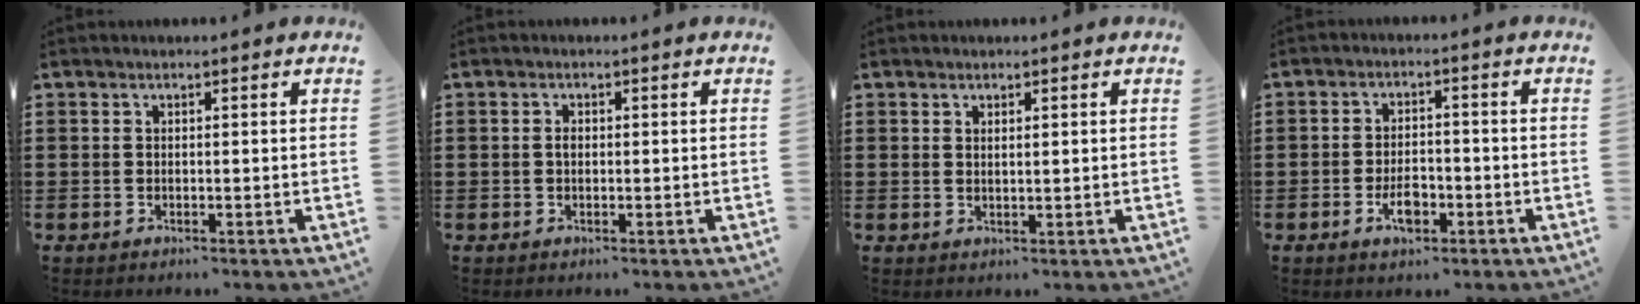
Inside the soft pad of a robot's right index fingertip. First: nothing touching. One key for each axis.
{"total": 1.1, "fx": 0.0, "fy": 0.6, "fz": 0.9, "tx": -0.020, "ty": 0.002, "tz": -0.001}
{"total": 0.8, "fx": 0.6, "fy": 0.2, "fz": 0.5, "tx": -0.011, "ty": 0.001, "tz": 0.010}
{"total": 4.1, "fx": -1.9, "fy": 2.0, "fz": 3.0, "tx": -0.051, "ty": -0.002, "tz": -0.038}